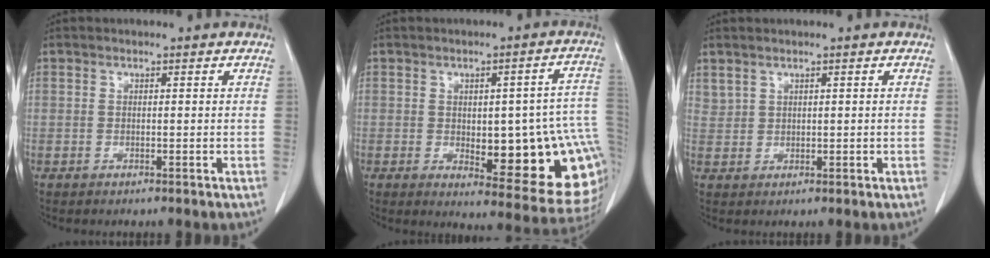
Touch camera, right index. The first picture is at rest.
{"total": 19.3, "force": [-2.5, 6.2, 18.1], "torque": [-0.144, 0.022, -0.004]}
{"total": 1.6, "force": [1.3, 0.8, 0.4], "torque": [-0.011, 0.009, 0.036]}